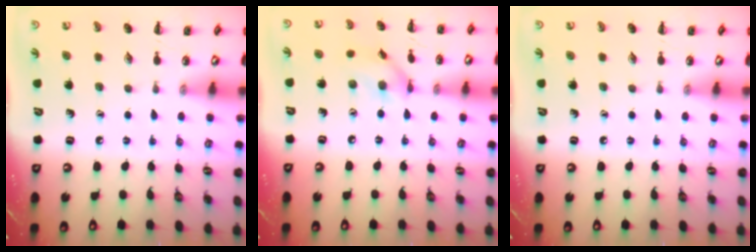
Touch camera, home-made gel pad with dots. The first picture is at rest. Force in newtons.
{"total": 8.4, "press": 8.3, "slide": 0.7}
{"total": 0.0}